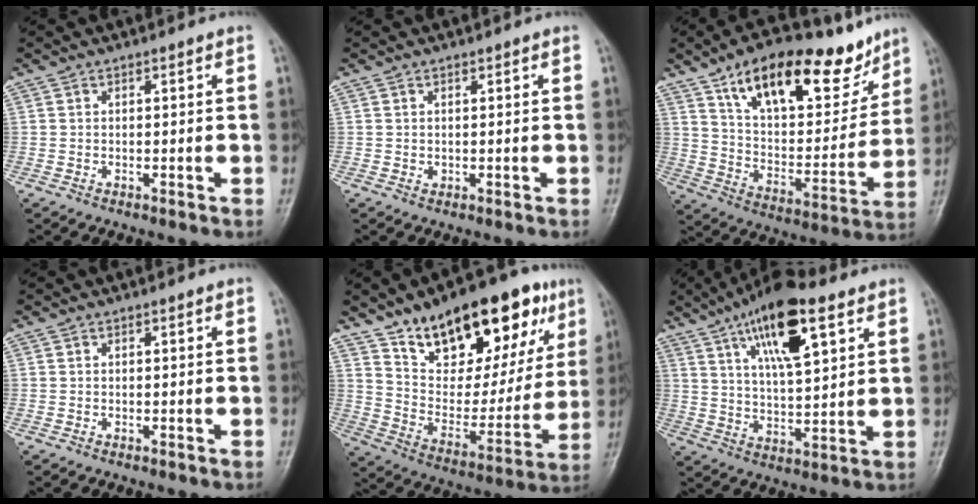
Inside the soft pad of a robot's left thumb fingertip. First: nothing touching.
{"total": 0.7, "force": [0.3, 0.6, 0.2], "torque": [0.002, -0.002, 0.005]}
{"total": 24.6, "force": [15.5, 10.7, 15.7], "torque": [-0.197, -0.044, 0.256]}
{"total": 0.0}
{"total": 26.4, "force": [15.2, 12.0, 18.0], "torque": [-0.223, -0.034, 0.246]}
{"total": 15.9, "force": [8.2, 5.2, 12.6], "torque": [-0.194, -0.022, 0.142]}